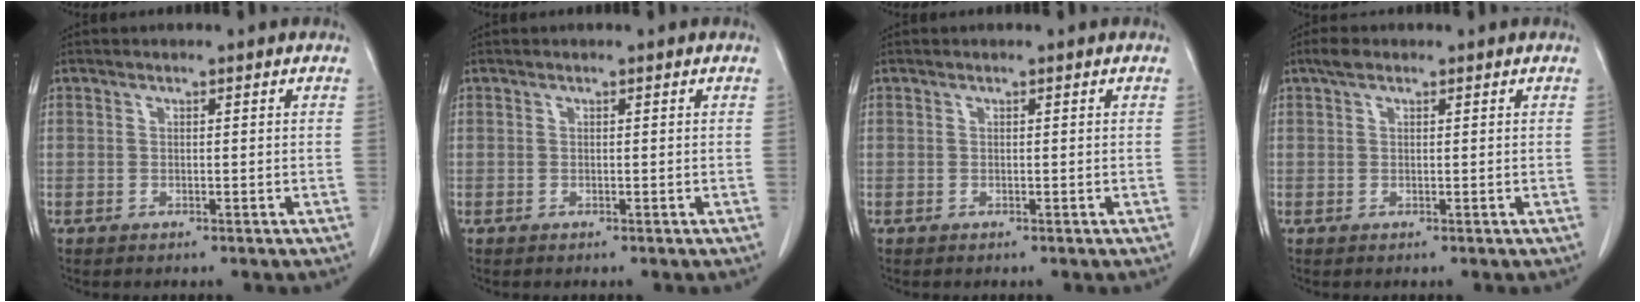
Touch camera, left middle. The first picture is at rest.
{"total": 0.0}
{"total": 0.0}
{"total": 1.7, "force": [1.2, 0.8, 1.0], "torque": [-0.022, 0.013, 0.020]}